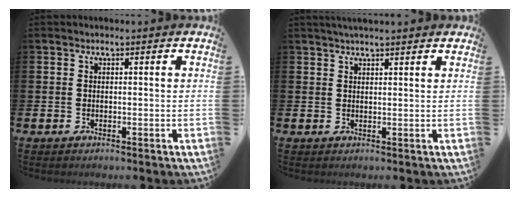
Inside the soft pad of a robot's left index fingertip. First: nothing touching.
{"total": 2.0, "force": [1.9, 0.2, 0.7], "torque": [-0.012, -0.002, 0.033]}